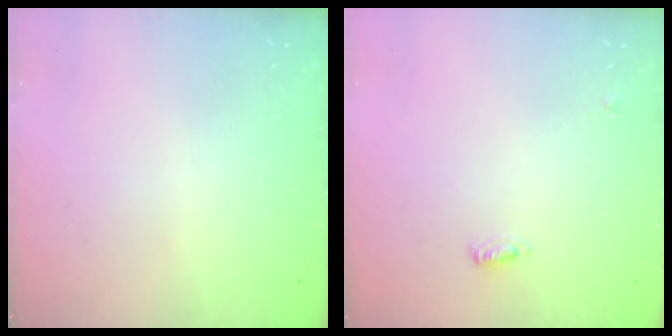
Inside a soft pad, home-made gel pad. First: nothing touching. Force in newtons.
{"total": 4.5, "press": 4.3, "slide": 1.2}